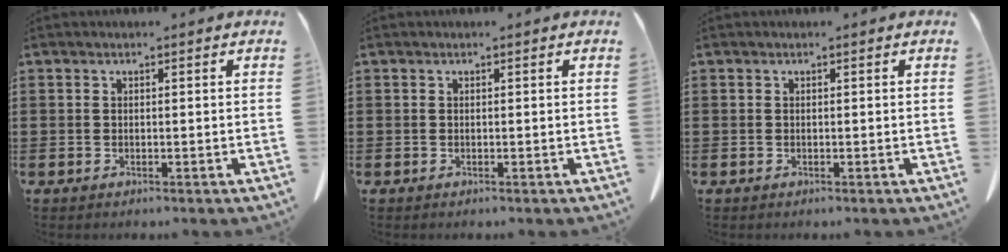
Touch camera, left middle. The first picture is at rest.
{"total": 0.0}
{"total": 0.0}